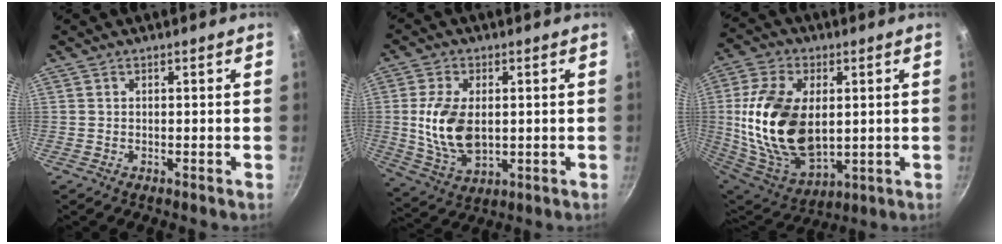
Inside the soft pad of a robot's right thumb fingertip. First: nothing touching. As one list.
[{"total": 12.4, "force": [0.6, 7.4, 9.8], "torque": [-0.181, -0.012, 0.018]}, {"total": 22.5, "force": [1.9, 13.8, 17.7], "torque": [-0.326, -0.013, 0.048]}]